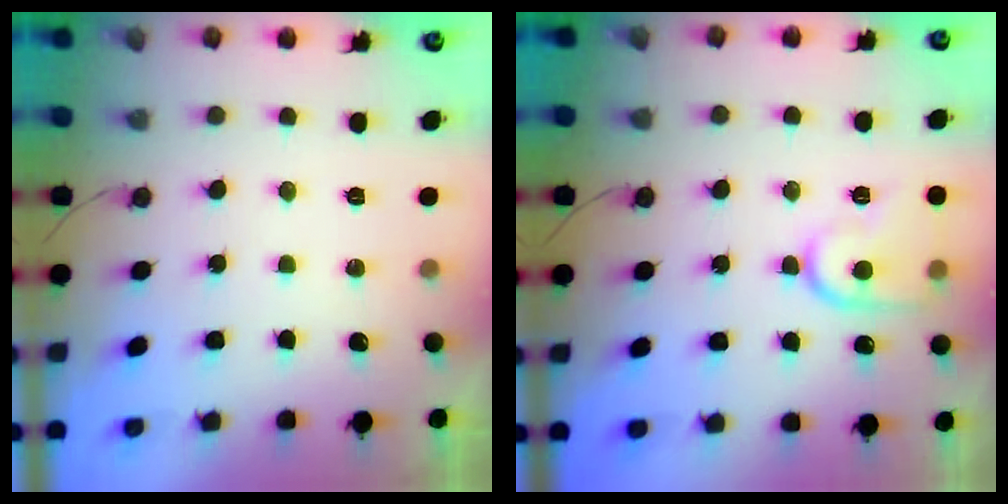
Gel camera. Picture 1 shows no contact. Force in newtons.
{"total": 13.1, "press": 13.0, "slide": 1.3}